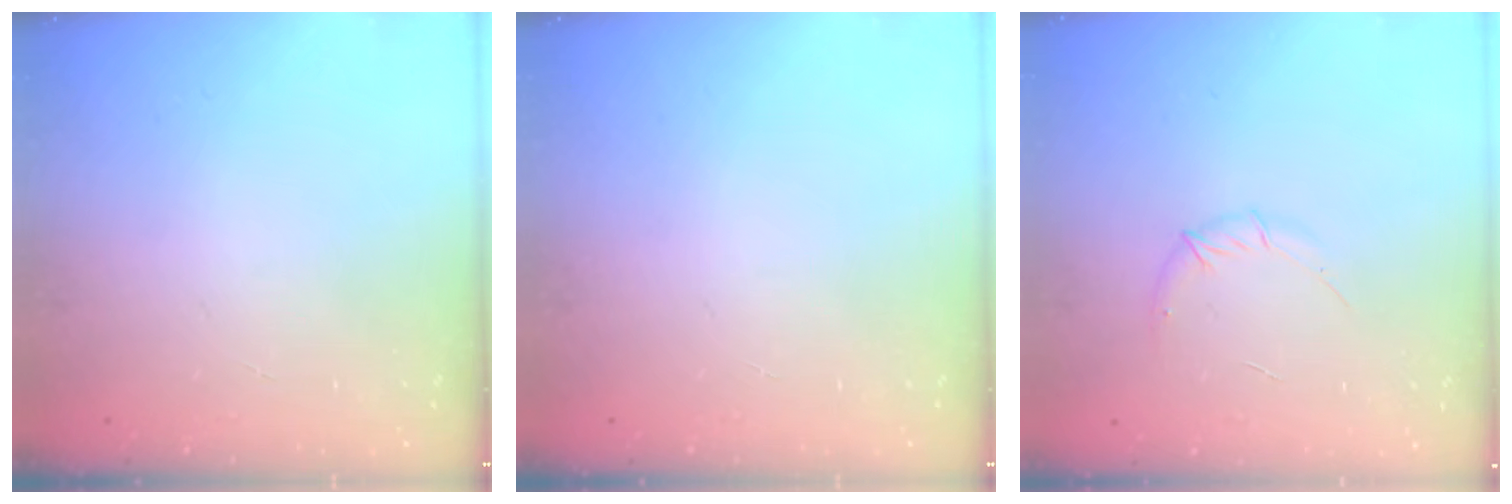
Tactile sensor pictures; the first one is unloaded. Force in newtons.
{"total": 0.0}
{"total": 5.7, "press": 5.5, "slide": 1.6}